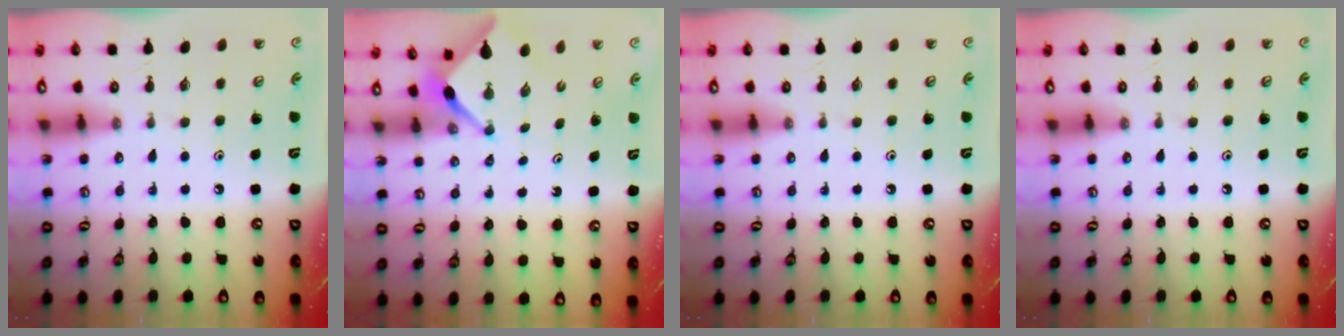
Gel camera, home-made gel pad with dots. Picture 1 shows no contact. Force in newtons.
{"total": 2.6, "press": 2.6, "slide": 0.3}
{"total": 0.0}
{"total": 0.0}